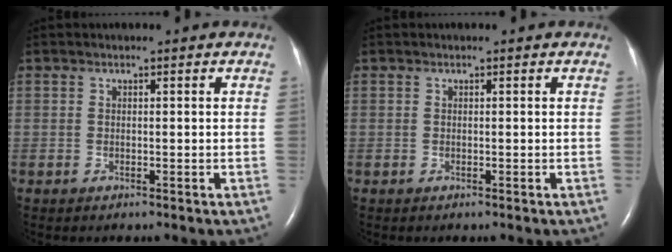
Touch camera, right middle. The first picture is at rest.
{"total": 0.0}